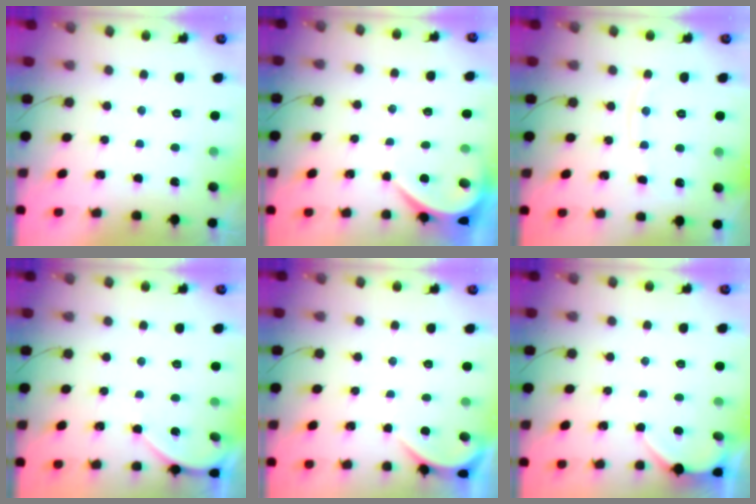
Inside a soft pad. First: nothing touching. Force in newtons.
{"total": 3.9, "press": 3.9, "slide": 0.6}
{"total": 5.5, "press": 5.4, "slide": 0.5}
{"total": 3.3, "press": 3.3, "slide": 0.4}
{"total": 1.6, "press": 1.6, "slide": 0.2}
{"total": 2.3, "press": 2.3, "slide": 0.3}